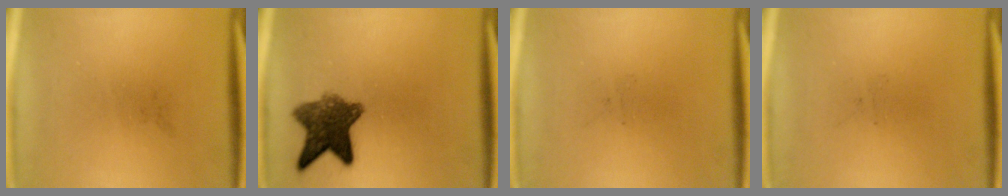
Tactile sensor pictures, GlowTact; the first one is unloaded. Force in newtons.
{"total": 8.5}
{"total": 0.0}
{"total": 0.0}